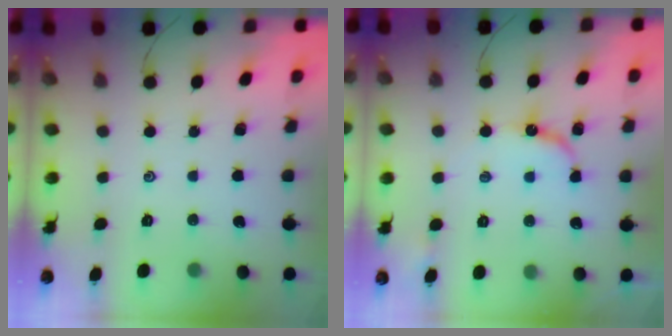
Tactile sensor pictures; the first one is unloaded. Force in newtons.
{"total": 8.1, "press": 8.1, "slide": 0.6}